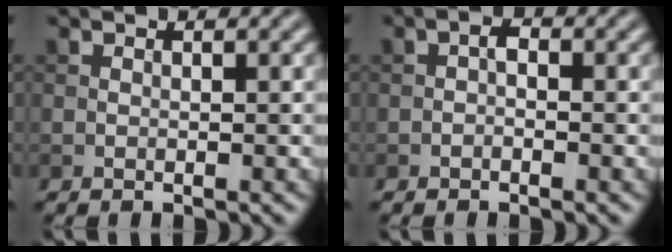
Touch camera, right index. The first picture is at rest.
{"total": 1.1, "force": [-0.5, 0.6, 0.8], "torque": [-0.012, 0.003, -0.011]}